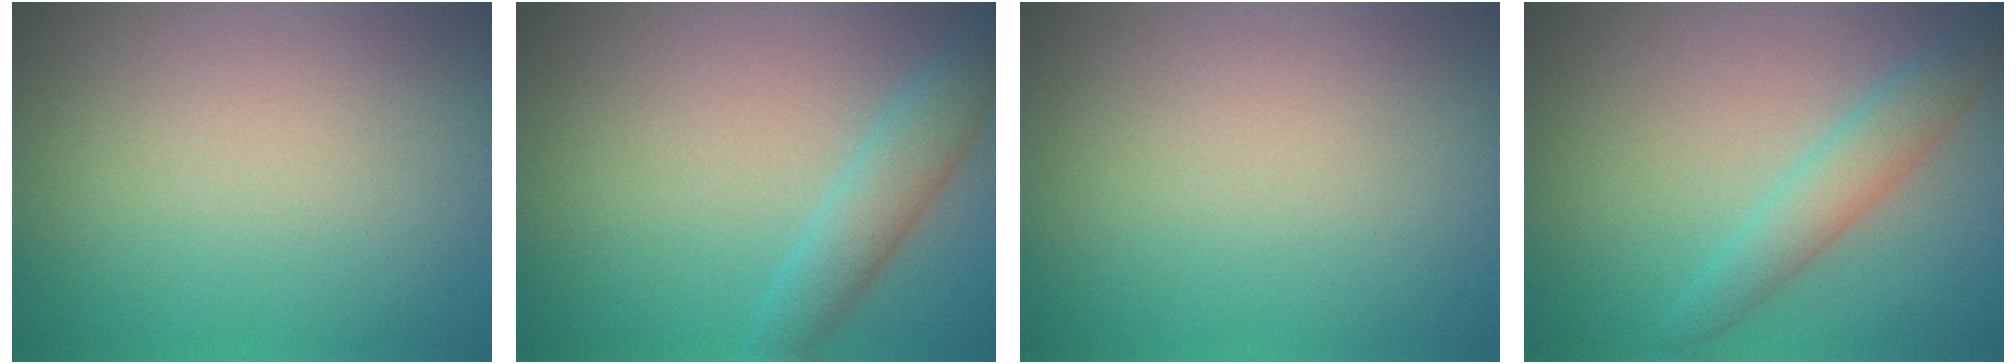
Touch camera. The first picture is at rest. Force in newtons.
{"total": 2.9, "press": 2.9, "slide": 0.1}
{"total": 0.0}
{"total": 3.1, "press": 3.1, "slide": 0.1}